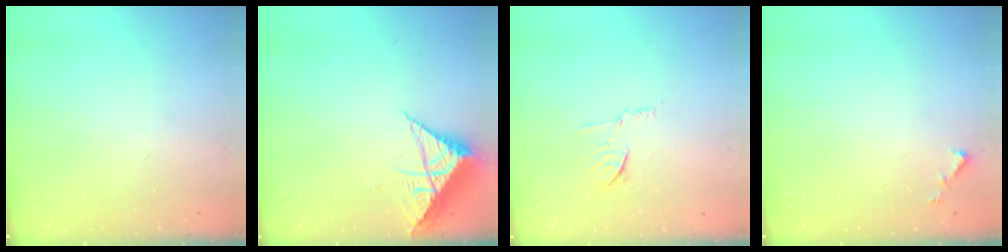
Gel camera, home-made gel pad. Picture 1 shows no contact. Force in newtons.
{"total": 8.3, "press": 8.3, "slide": 0.3}
{"total": 5.9, "press": 5.9, "slide": 1.0}
{"total": 3.1, "press": 3.1, "slide": 0.2}